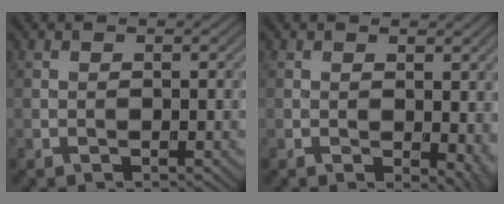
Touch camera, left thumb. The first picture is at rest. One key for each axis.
{"total": 3.7, "fx": -0.1, "fy": 2.3, "fz": 2.9, "tx": -0.029, "ty": -0.008, "tz": 0.003}